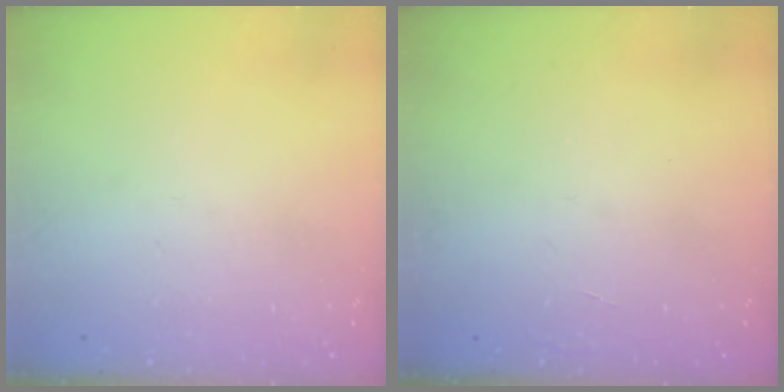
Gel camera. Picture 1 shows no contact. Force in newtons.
{"total": 0.0}